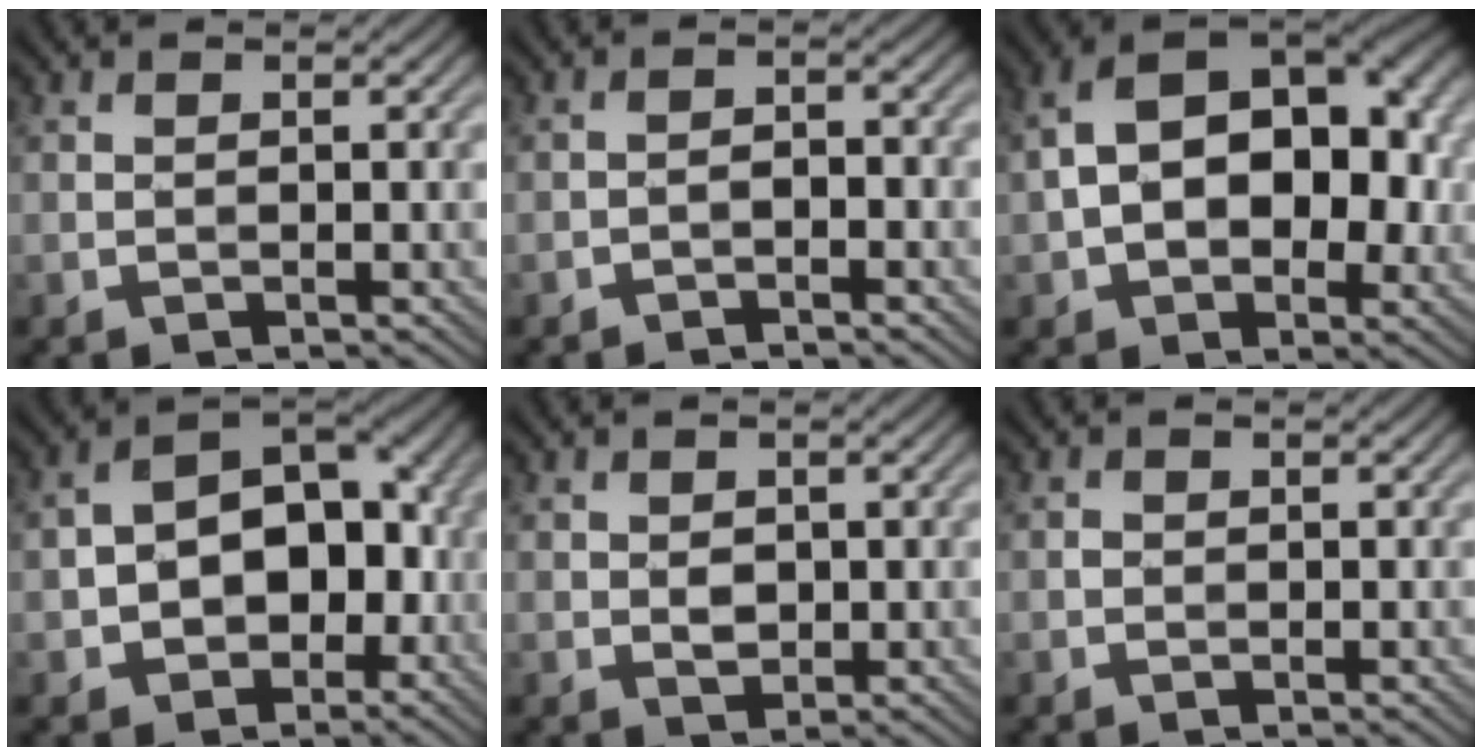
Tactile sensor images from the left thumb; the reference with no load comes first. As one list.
[{"total": 1.8, "force": [-1.4, 0.6, 1.0], "torque": [-0.014, 0.005, -0.029]}, {"total": 14.3, "force": [1.0, 9.0, 11.0], "torque": [-0.165, 0.015, 0.016]}, {"total": 12.5, "force": [-2.2, 8.4, 8.9], "torque": [-0.139, -0.003, -0.042]}, {"total": 1.8, "force": [0.1, 1.4, 1.1], "torque": [-0.025, -0.004, 0.003]}, {"total": 0.7, "force": [-0.1, 0.6, 0.2], "torque": [-0.001, -0.003, -0.005]}]